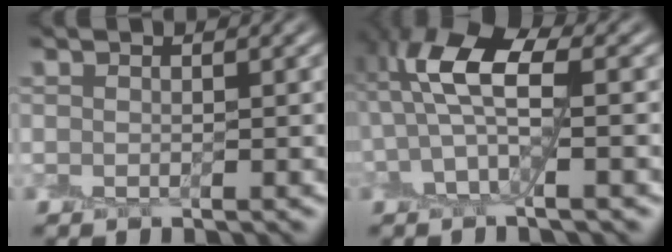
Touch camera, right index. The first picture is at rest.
{"total": 6.4, "force": [1.0, 2.6, 5.8], "torque": [-0.119, 0.016, 0.014]}